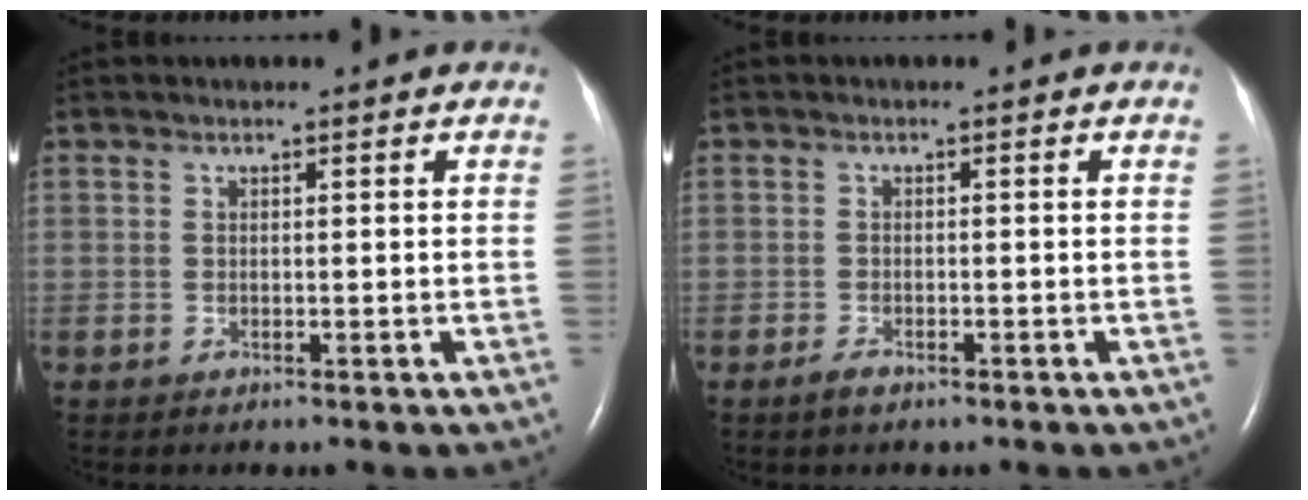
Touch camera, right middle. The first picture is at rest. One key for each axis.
{"total": 1.4, "fx": -1.1, "fy": 0.5, "fz": 0.8, "tx": -0.022, "ty": -0.002, "tz": -0.019}